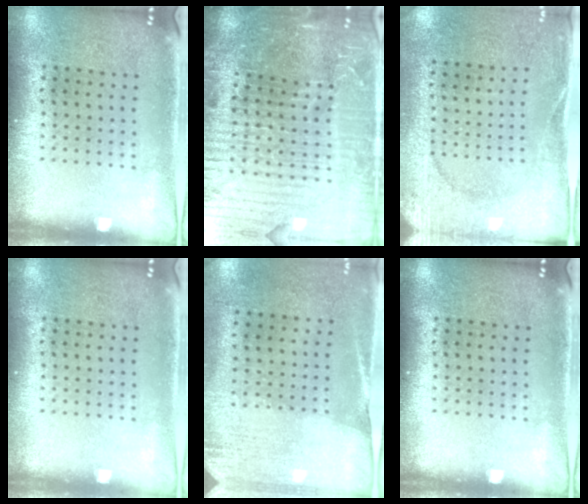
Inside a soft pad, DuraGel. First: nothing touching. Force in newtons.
{"total": 6.5, "press": 5.7, "slide": 3.1}
{"total": 2.6, "press": 2.4, "slide": 0.9}
{"total": 0.0}
{"total": 2.6, "press": 2.3, "slide": 1.3}
{"total": 0.0}